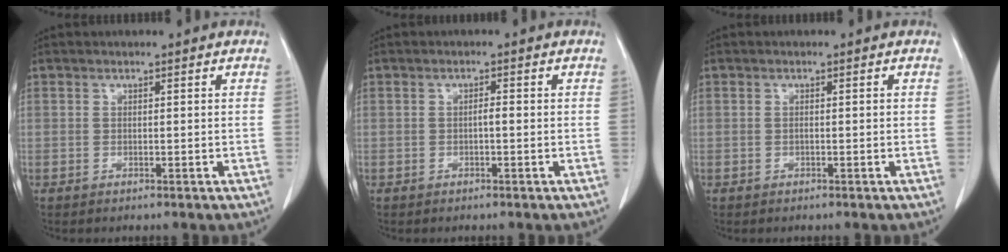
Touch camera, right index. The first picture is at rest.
{"total": 1.0, "force": [-0.2, 0.2, 1.0], "torque": [-0.015, 0.004, -0.004]}
{"total": 0.6, "force": [0.0, 0.1, 0.6], "torque": [-0.008, 0.002, 0.003]}